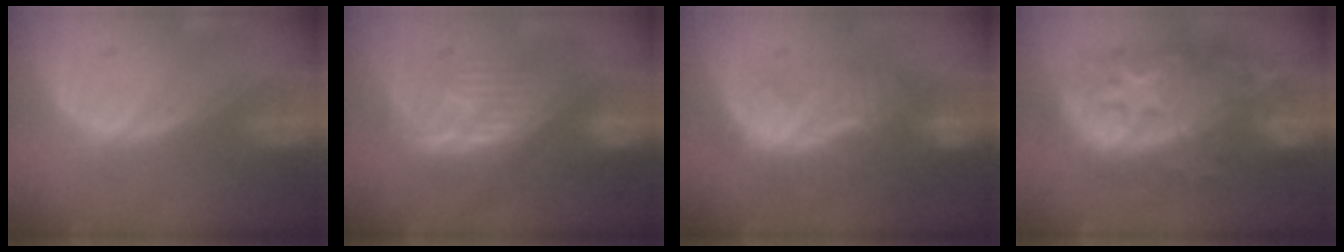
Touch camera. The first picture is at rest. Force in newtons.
{"total": 8.4, "press": 8.1, "slide": 1.9}
{"total": 8.3, "press": 7.9, "slide": 2.3}
{"total": 12.6, "press": 12.6, "slide": 1.1}